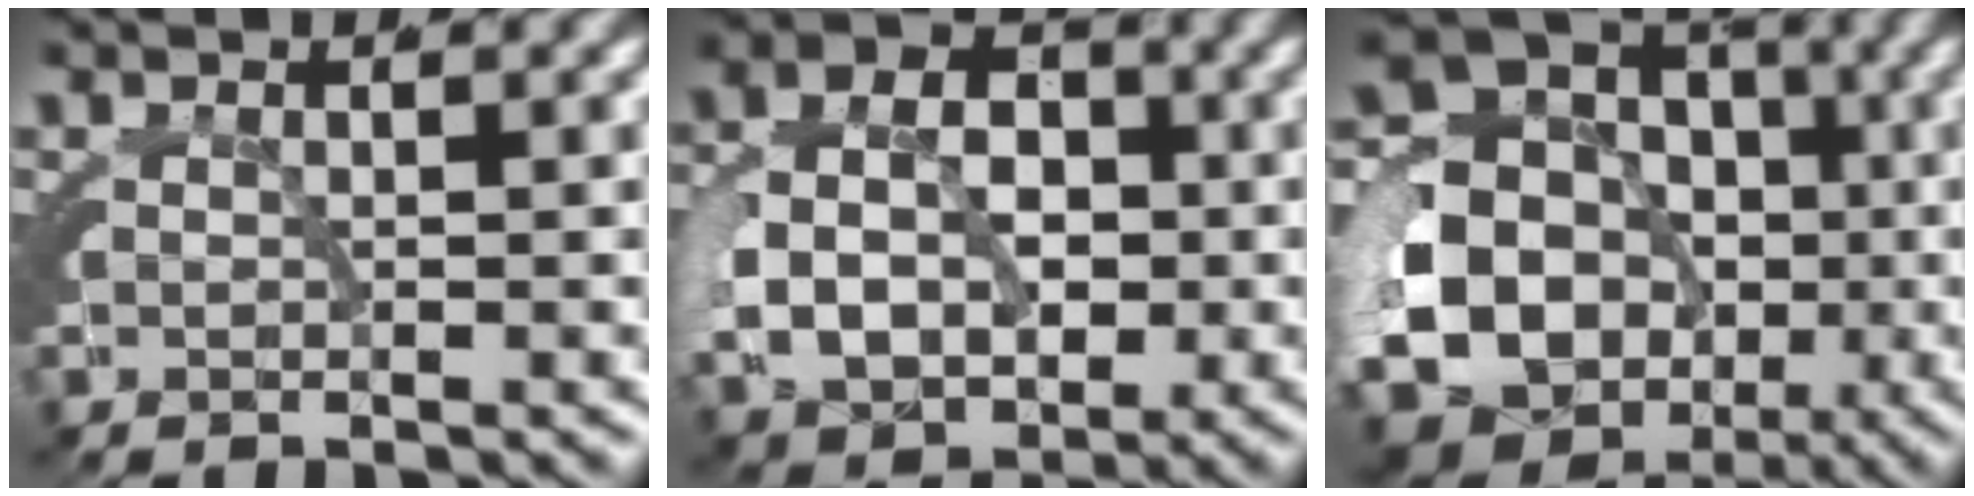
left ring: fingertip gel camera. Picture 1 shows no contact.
{"total": 9.0, "force": [-1.4, 6.8, 5.6], "torque": [-0.099, -0.017, -0.027]}
{"total": 21.2, "force": [-3.3, 18.6, 9.6], "torque": [-0.228, -0.068, -0.062]}